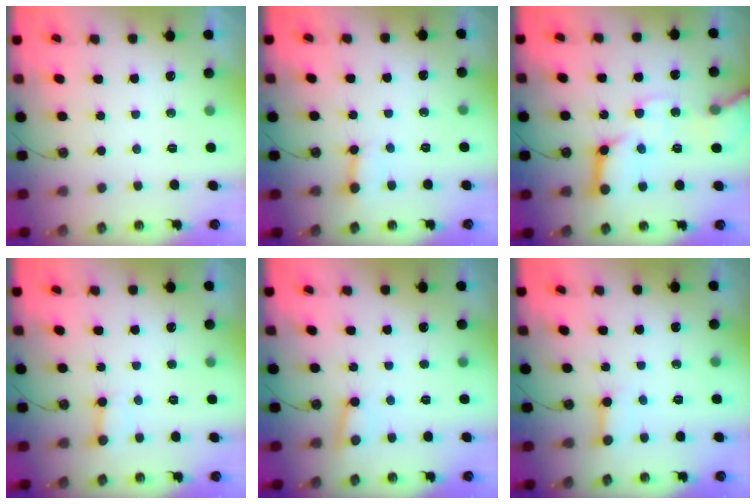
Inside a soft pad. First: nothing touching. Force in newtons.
{"total": 3.0, "press": 2.9, "slide": 0.5}
{"total": 15.9, "press": 15.8, "slide": 2.1}
{"total": 2.5, "press": 2.4, "slide": 0.4}
{"total": 3.7, "press": 3.6, "slide": 0.8}
{"total": 3.6, "press": 3.6, "slide": 0.4}